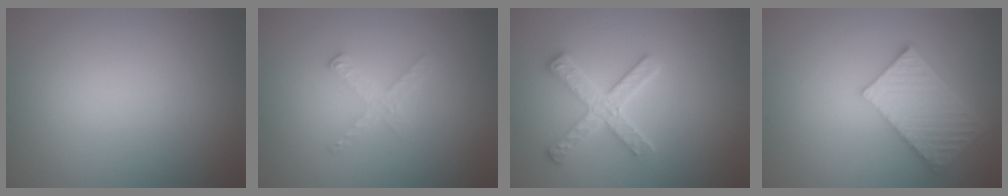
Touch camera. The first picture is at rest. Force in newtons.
{"total": 1.7, "press": 1.7, "slide": 0.2}
{"total": 3.0, "press": 2.9, "slide": 0.7}
{"total": 5.5, "press": 4.6, "slide": 3.0}